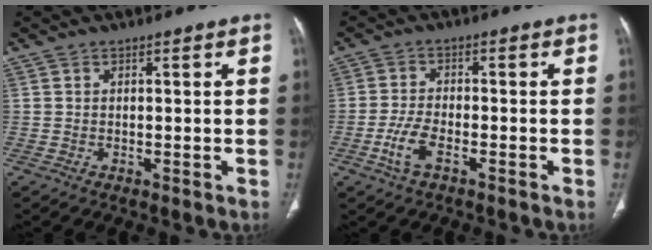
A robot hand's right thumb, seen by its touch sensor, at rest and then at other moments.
{"total": 4.7, "force": [-2.2, 1.9, 3.7], "torque": [-0.084, 0.012, -0.042]}